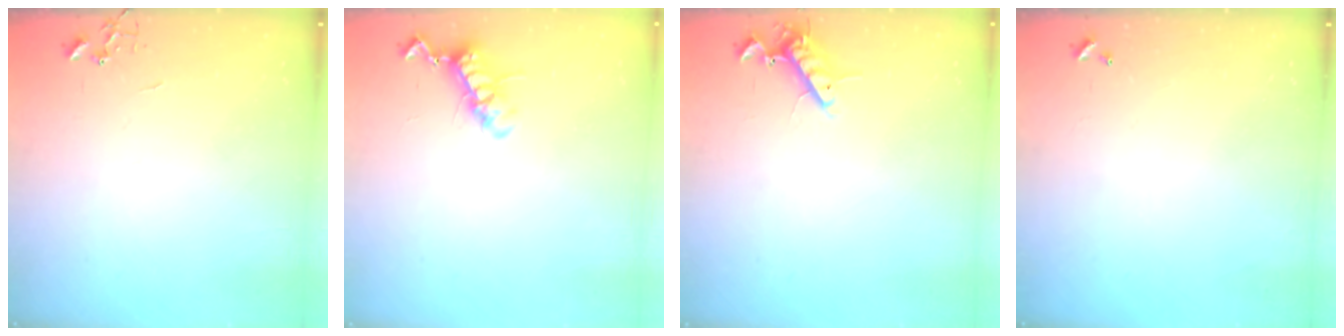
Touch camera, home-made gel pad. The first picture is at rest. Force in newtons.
{"total": 11.1, "press": 11.1, "slide": 0.3}
{"total": 10.0, "press": 9.8, "slide": 1.5}
{"total": 0.0}